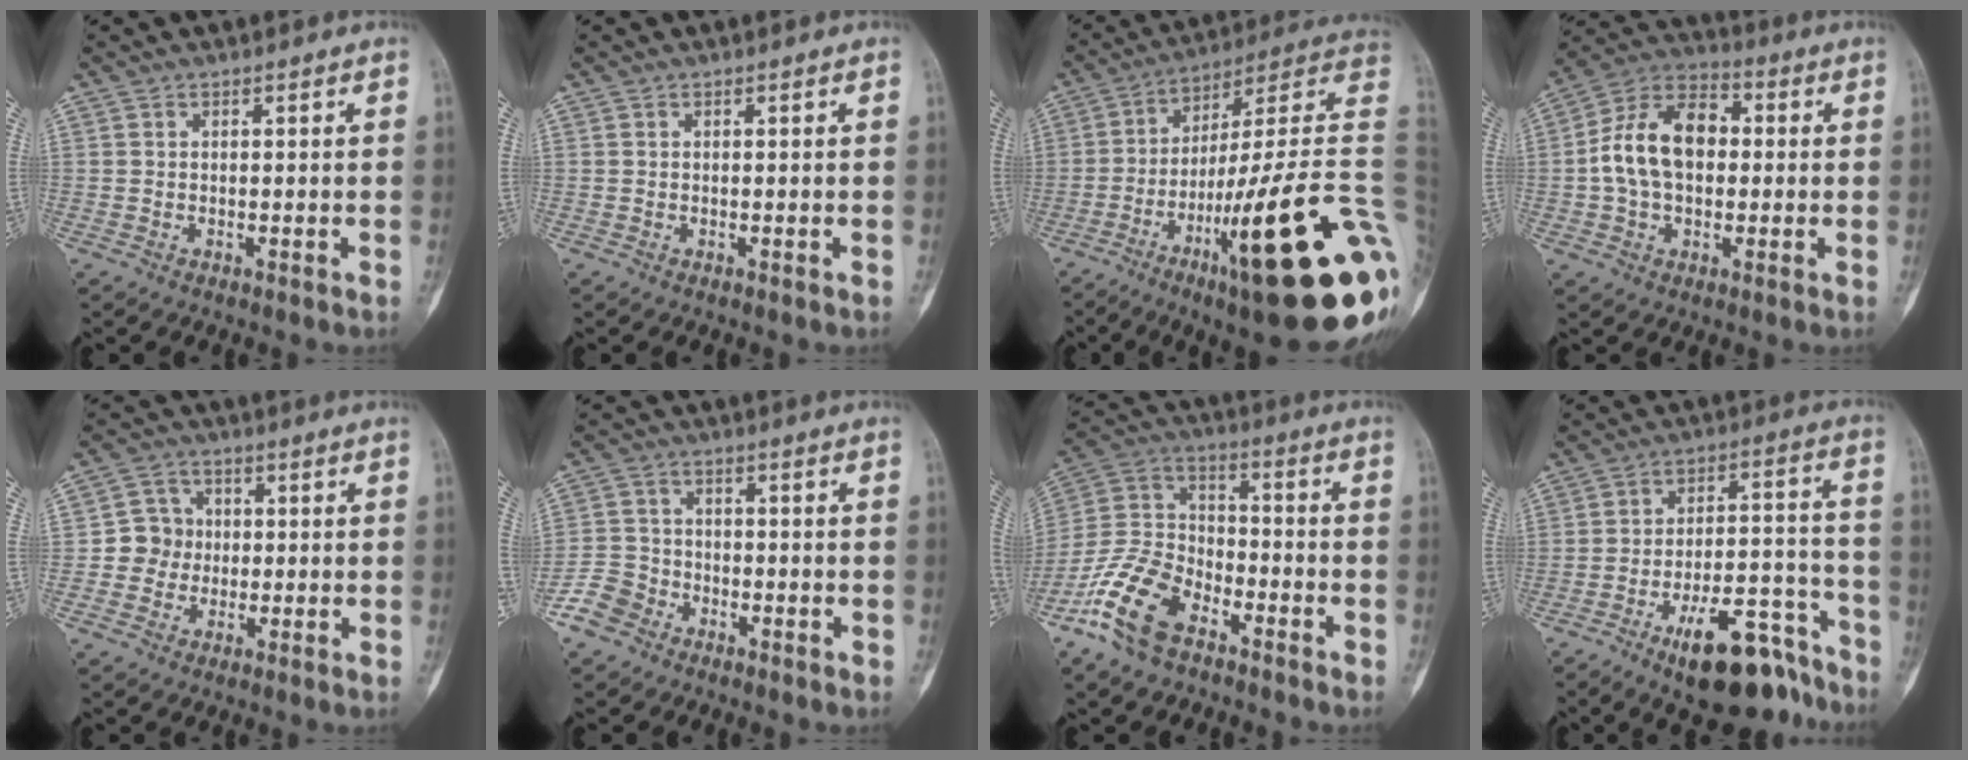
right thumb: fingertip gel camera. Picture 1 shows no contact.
{"total": 0.0}
{"total": 32.2, "force": [-9.9, 5.6, 30.2], "torque": [-0.349, 0.047, -0.156]}
{"total": 13.8, "force": [0.6, 9.2, 10.3], "torque": [-0.177, 0.035, 0.002]}
{"total": 5.6, "force": [-0.4, 5.4, 1.2], "torque": [0.014, 0.013, -0.014]}
{"total": 5.9, "force": [-3.9, 4.3, 1.1], "torque": [-0.009, 0.022, -0.081]}
{"total": 14.5, "force": [-9.1, 7.8, 8.2], "torque": [-0.167, 0.053, -0.183]}
{"total": 16.6, "force": [-11.6, 6.3, 10.1], "torque": [-0.118, 0.099, -0.174]}